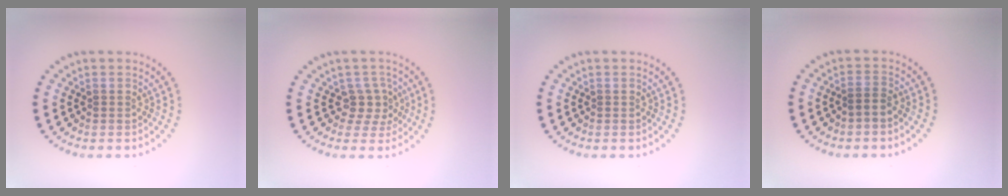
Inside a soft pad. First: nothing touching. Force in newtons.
{"total": 2.3, "press": 1.7, "slide": 1.5}
{"total": 0.0}
{"total": 1.1, "press": 1.0, "slide": 0.5}